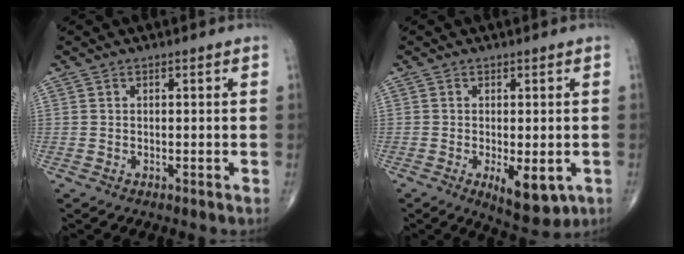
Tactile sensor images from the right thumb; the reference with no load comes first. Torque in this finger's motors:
{"motor_torque": [1.07, 1.15, 0.03, -0.17, 0.16]}